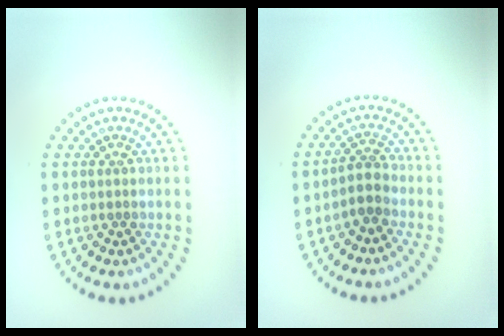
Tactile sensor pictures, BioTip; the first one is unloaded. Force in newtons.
{"total": 2.3, "press": 1.9, "slide": 1.3}